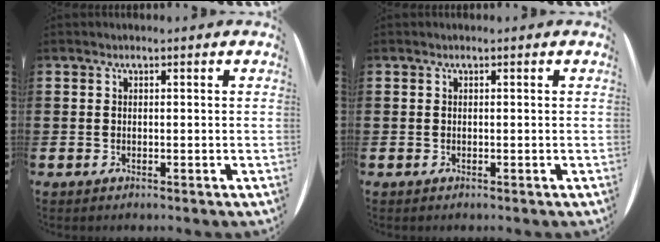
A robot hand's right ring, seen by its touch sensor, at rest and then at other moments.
{"total": 0.0}